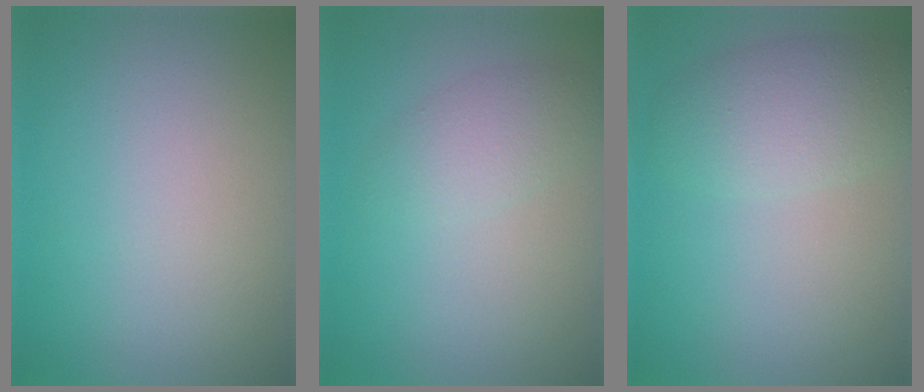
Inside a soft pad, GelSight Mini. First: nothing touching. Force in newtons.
{"total": 2.3, "press": 2.3, "slide": 0.1}
{"total": 3.9, "press": 3.9, "slide": 0.3}